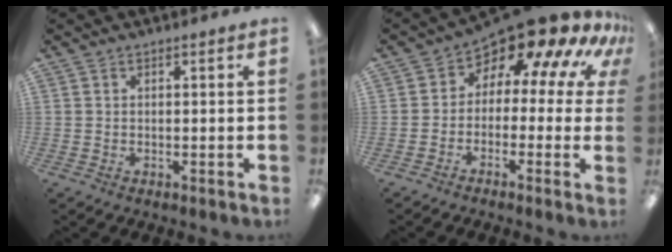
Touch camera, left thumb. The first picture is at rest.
{"total": 11.7, "force": [7.7, 4.4, 7.7], "torque": [-0.113, -0.072, 0.122]}